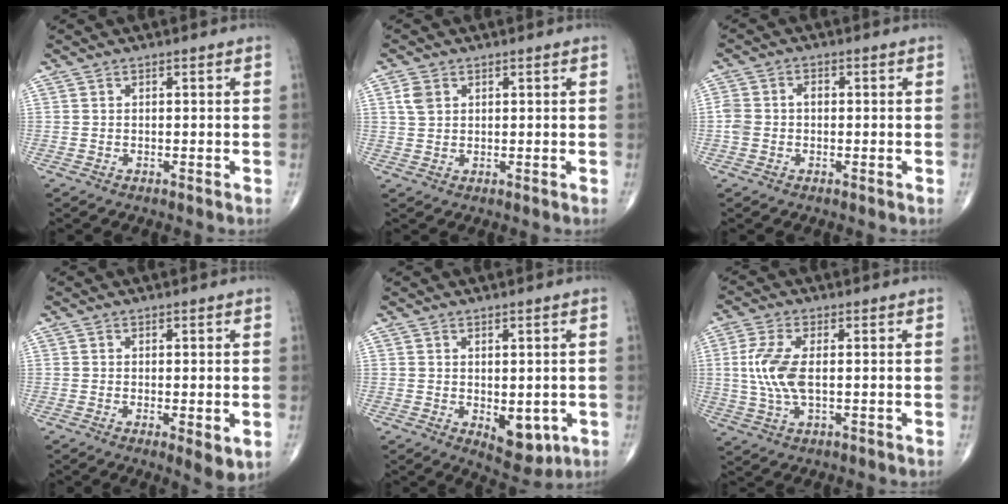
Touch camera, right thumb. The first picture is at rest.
{"total": 3.0, "force": [1.2, 2.2, 1.7], "torque": [-0.031, 0.002, 0.027]}
{"total": 4.1, "force": [-0.3, 3.1, 2.6], "torque": [-0.058, 0.017, -0.008]}
{"total": 4.2, "force": [-0.8, 1.3, 3.9], "torque": [-0.057, -0.014, -0.013]}
{"total": 6.8, "force": [-1.5, 3.6, 5.5], "torque": [-0.046, -0.011, -0.006]}
{"total": 8.3, "force": [0.5, 3.7, 7.4], "torque": [-0.177, -0.002, 0.010]}